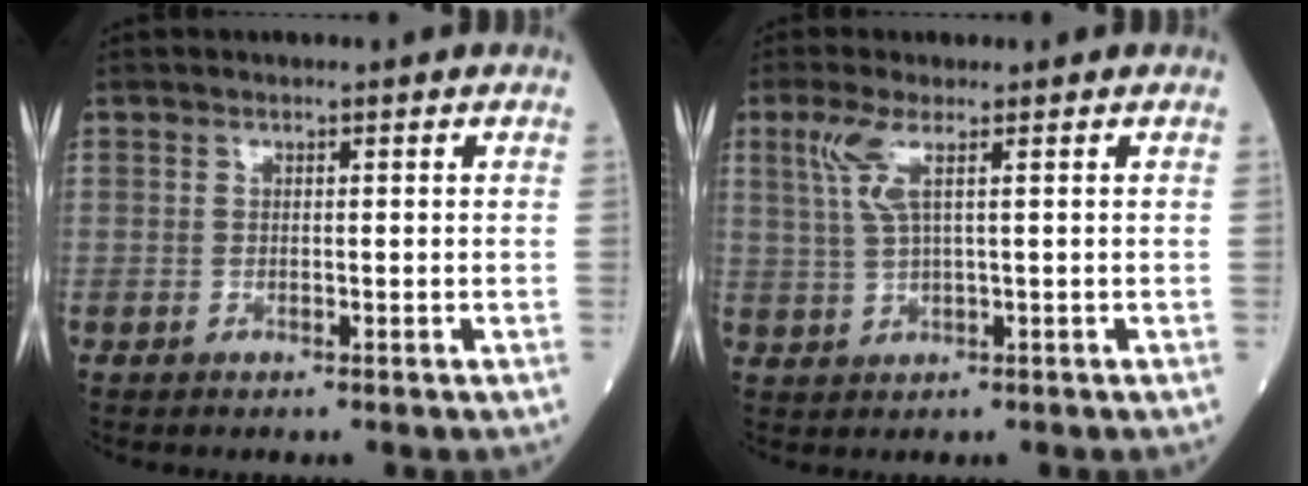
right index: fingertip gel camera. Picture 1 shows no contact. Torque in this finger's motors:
{"motor_torque": [0.13, -0.01, 0.22, 0.10]}